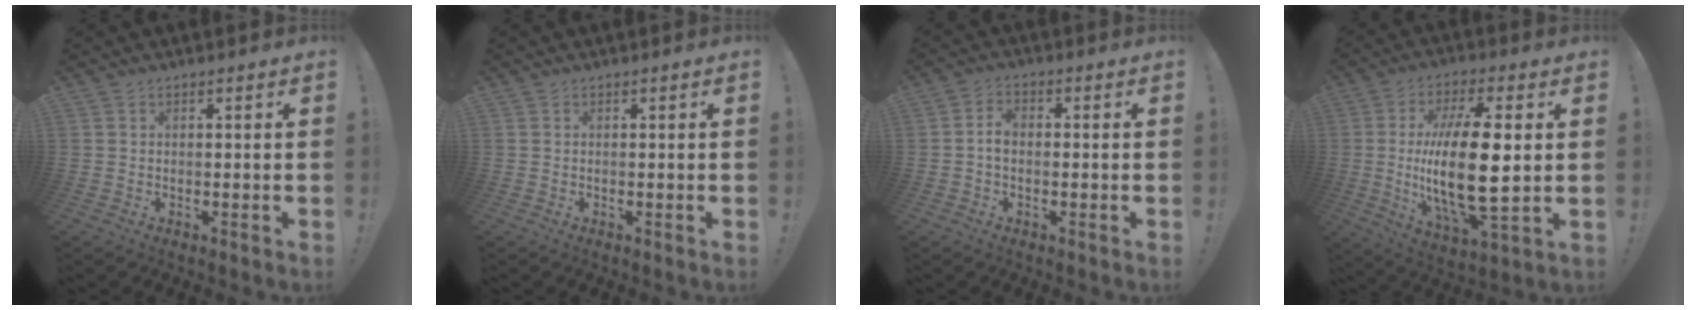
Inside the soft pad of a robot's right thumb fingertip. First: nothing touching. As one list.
[{"total": 0.0}, {"total": 3.1, "force": [-0.3, 2.1, 2.2], "torque": [-0.048, 0.009, -0.003]}, {"total": 20.8, "force": [0.7, 7.0, 19.6], "torque": [-0.393, -0.020, 0.003]}]